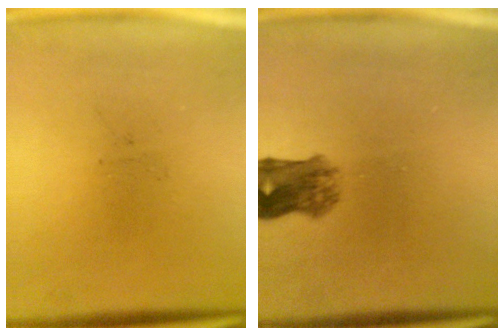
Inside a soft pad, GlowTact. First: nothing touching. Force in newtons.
{"total": 4.1}